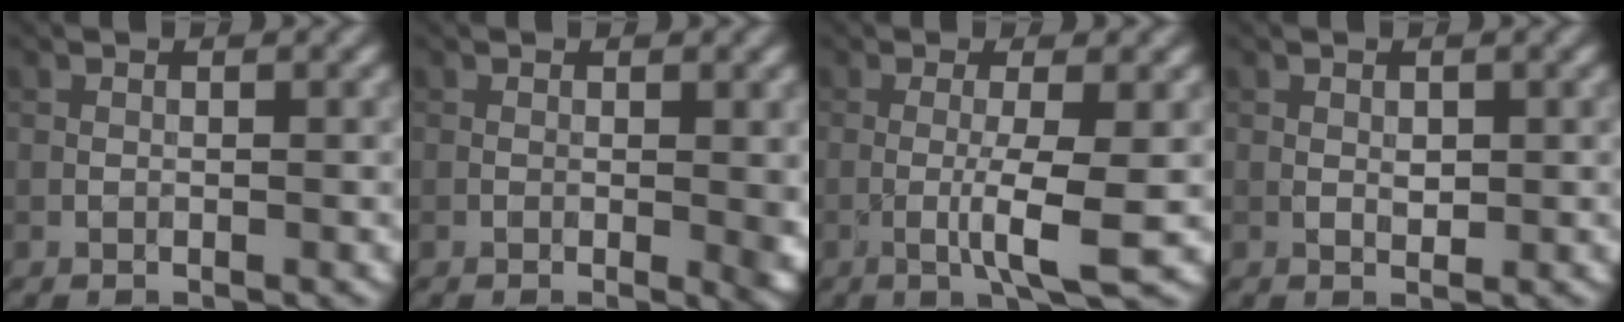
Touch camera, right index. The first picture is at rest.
{"total": 2.0, "force": [0.3, 0.6, 1.9], "torque": [-0.021, -0.004, 0.007]}
{"total": 4.0, "force": [-0.5, 0.5, 3.9], "torque": [-0.068, -0.010, -0.010]}
{"total": 0.8, "force": [0.3, 0.7, 0.4], "torque": [-0.010, -0.002, 0.011]}